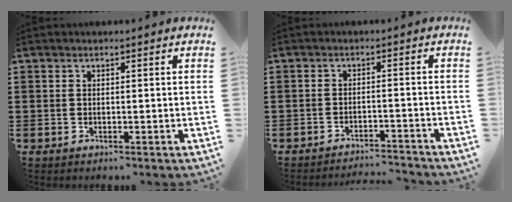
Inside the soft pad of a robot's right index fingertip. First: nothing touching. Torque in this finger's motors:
{"motor_torque": [0.06, -0.01, 0.03, 0.00]}